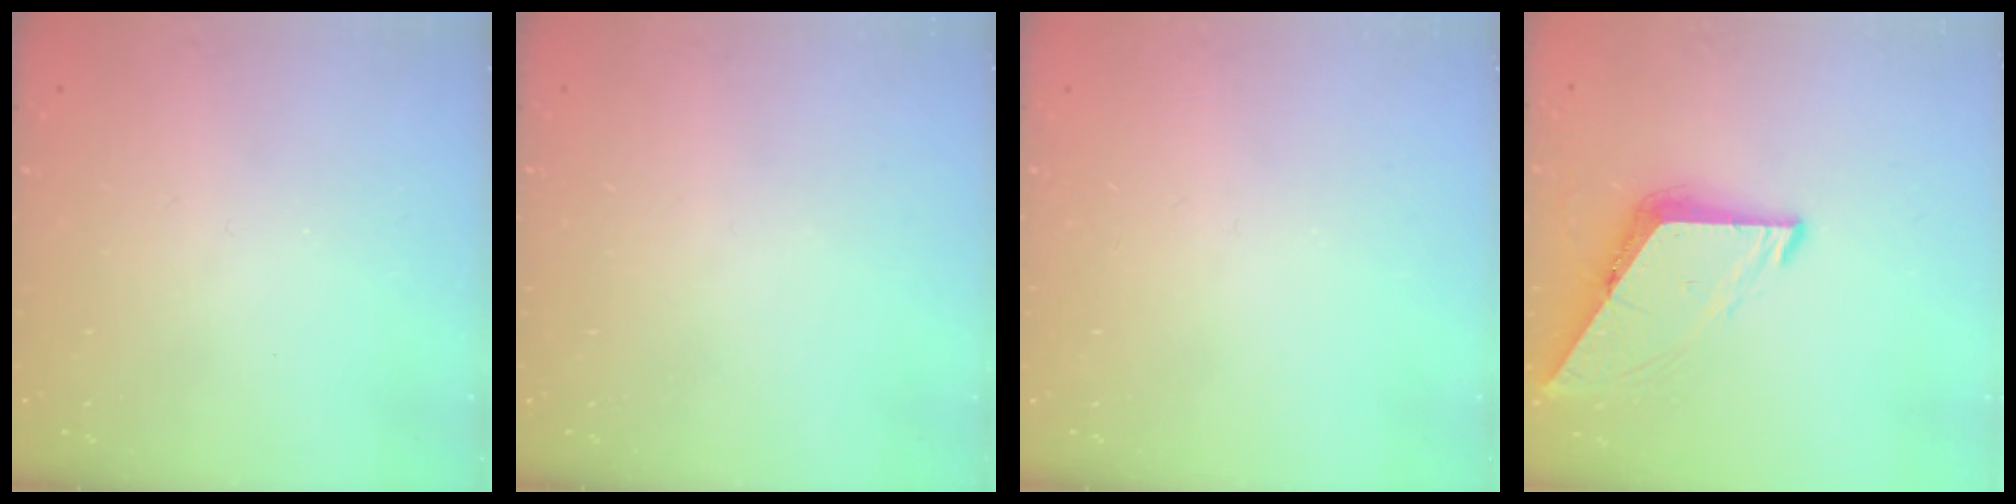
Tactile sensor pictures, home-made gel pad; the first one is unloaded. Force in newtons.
{"total": 0.0}
{"total": 0.0}
{"total": 7.0, "press": 7.0, "slide": 0.5}